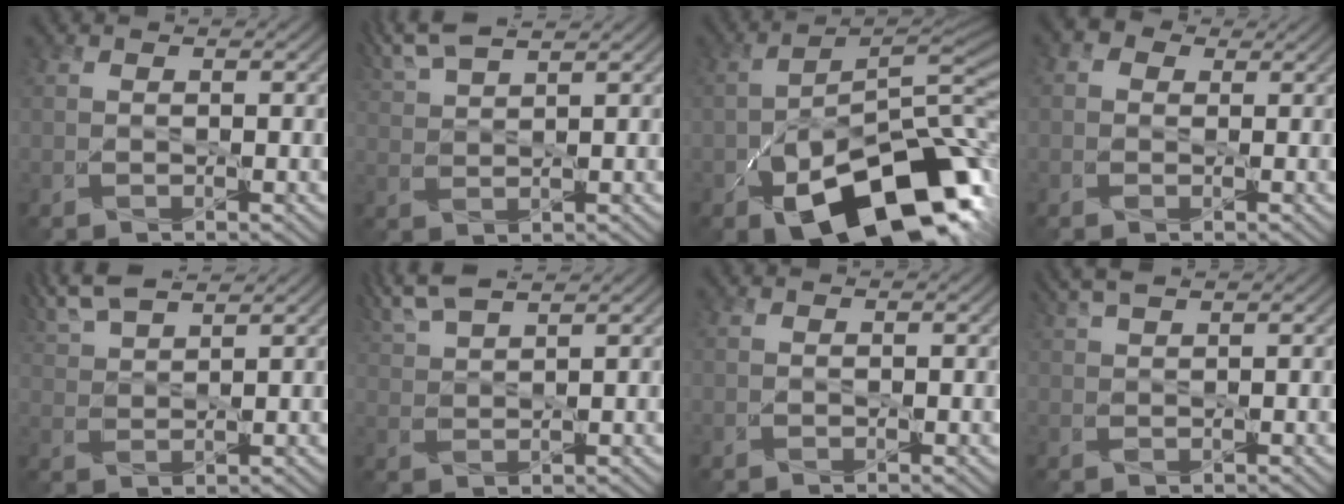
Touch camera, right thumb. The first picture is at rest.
{"total": 6.2, "force": [4.8, 1.2, 3.7], "torque": [-0.084, 0.023, 0.087]}
{"total": 17.3, "force": [-8.5, 8.6, 12.3], "torque": [-0.182, -0.032, -0.136]}
{"total": 2.1, "force": [0.2, 1.9, 0.7], "torque": [-0.007, 0.001, -0.006]}
{"total": 6.9, "force": [5.6, 1.5, 3.8], "torque": [-0.094, 0.021, 0.101]}
{"total": 6.4, "force": [5.0, 1.3, 3.8], "torque": [-0.087, 0.023, 0.089]}
{"total": 0.0}
{"total": 3.0, "force": [2.2, 0.5, 2.0], "torque": [-0.052, 0.014, 0.048]}